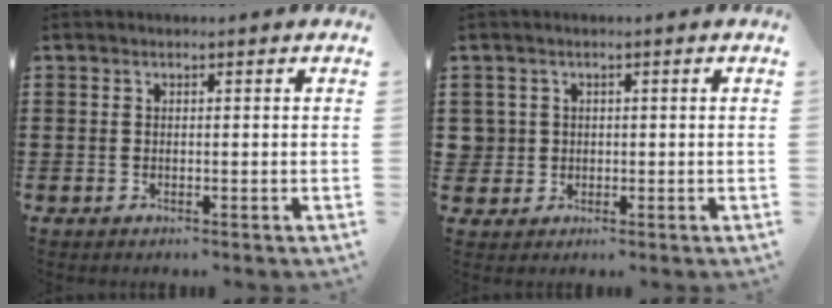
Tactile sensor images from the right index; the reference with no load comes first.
{"total": 2.0, "force": [-0.1, 2.0, 0.2], "torque": [-0.015, 0.006, -0.004]}